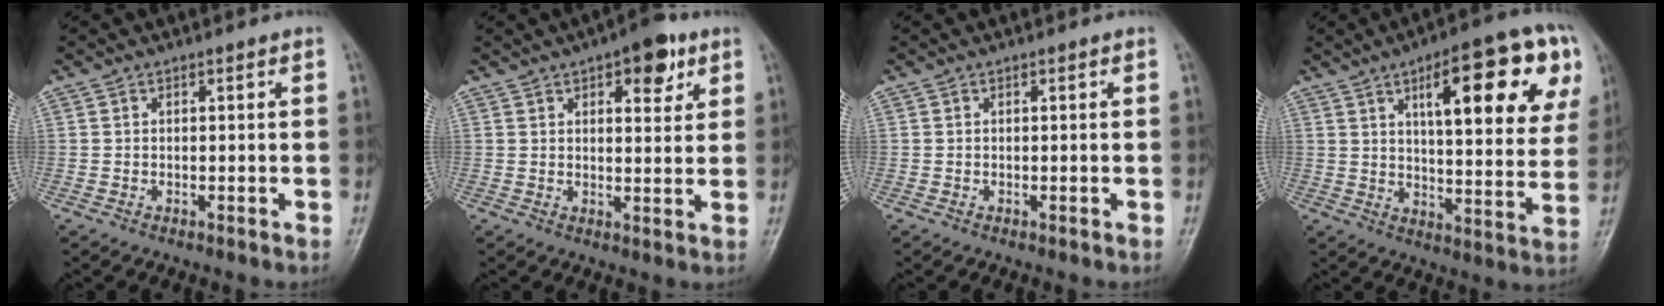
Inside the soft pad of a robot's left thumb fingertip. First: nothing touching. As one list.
[{"total": 8.4, "force": [4.4, 3.8, 6.1], "torque": [-0.053, -0.015, 0.055]}, {"total": 0.0}, {"total": 22.3, "force": [9.0, 6.9, 19.2], "torque": [-0.231, -0.010, 0.123]}]